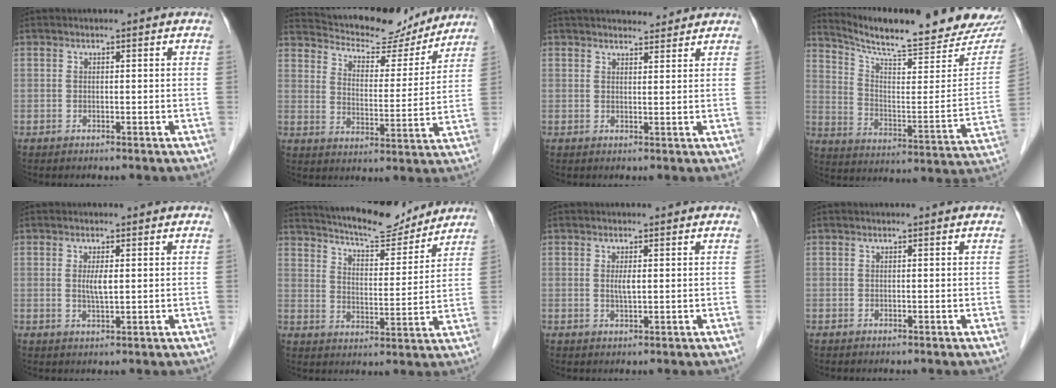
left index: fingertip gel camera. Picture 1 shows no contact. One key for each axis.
{"total": 17.1, "fx": 15.6, "fy": 4.8, "fz": 4.9, "tx": -0.073, "ty": -0.001, "tz": 0.218}
{"total": 7.2, "fx": 6.8, "fy": 1.6, "fz": 2.0, "tx": -0.022, "ty": 0.014, "tz": 0.088}
{"total": 22.2, "fx": 20.6, "fy": 1.7, "fz": 8.0, "tx": -0.126, "ty": -0.082, "tz": 0.280}
{"total": 2.3, "fx": 0.2, "fy": 0.4, "fz": 2.3, "tx": -0.047, "ty": -0.007, "tz": 0.004}
{"total": 13.9, "fx": 12.9, "fy": 2.5, "fz": 4.5, "tx": -0.074, "ty": -0.003, "tz": 0.191}
{"total": 1.6, "fx": 0.1, "fy": 0.3, "fz": 1.6, "tx": -0.034, "ty": -0.006, "tz": 0.002}
{"total": 0.0}